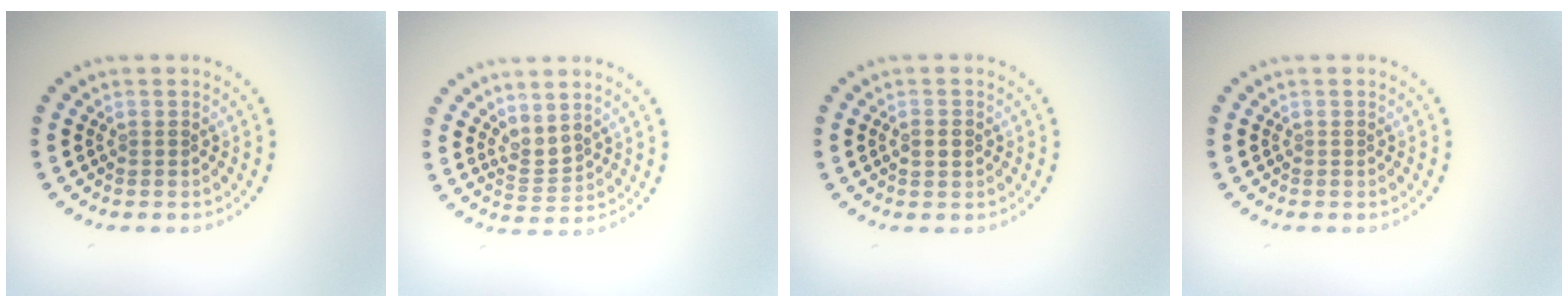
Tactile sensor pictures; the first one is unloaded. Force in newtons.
{"total": 1.7, "press": 1.3, "slide": 1.2}
{"total": 1.1, "press": 1.1, "slide": 0.1}
{"total": 0.0}